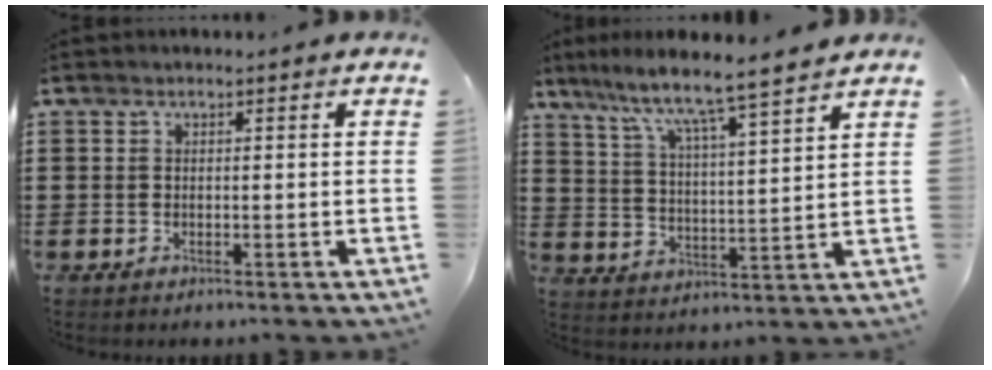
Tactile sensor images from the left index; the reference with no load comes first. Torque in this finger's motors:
{"motor_torque": [0.99, -1.15, 0.94, 0.21]}